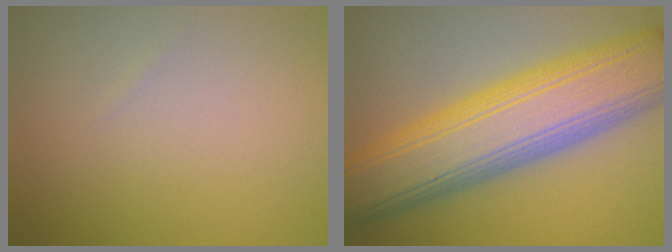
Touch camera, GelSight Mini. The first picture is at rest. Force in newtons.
{"total": 11.8, "press": 11.8, "slide": 0.4}